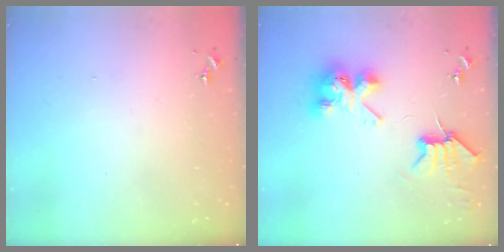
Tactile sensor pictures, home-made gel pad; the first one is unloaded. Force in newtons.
{"total": 8.9, "press": 8.8, "slide": 0.6}